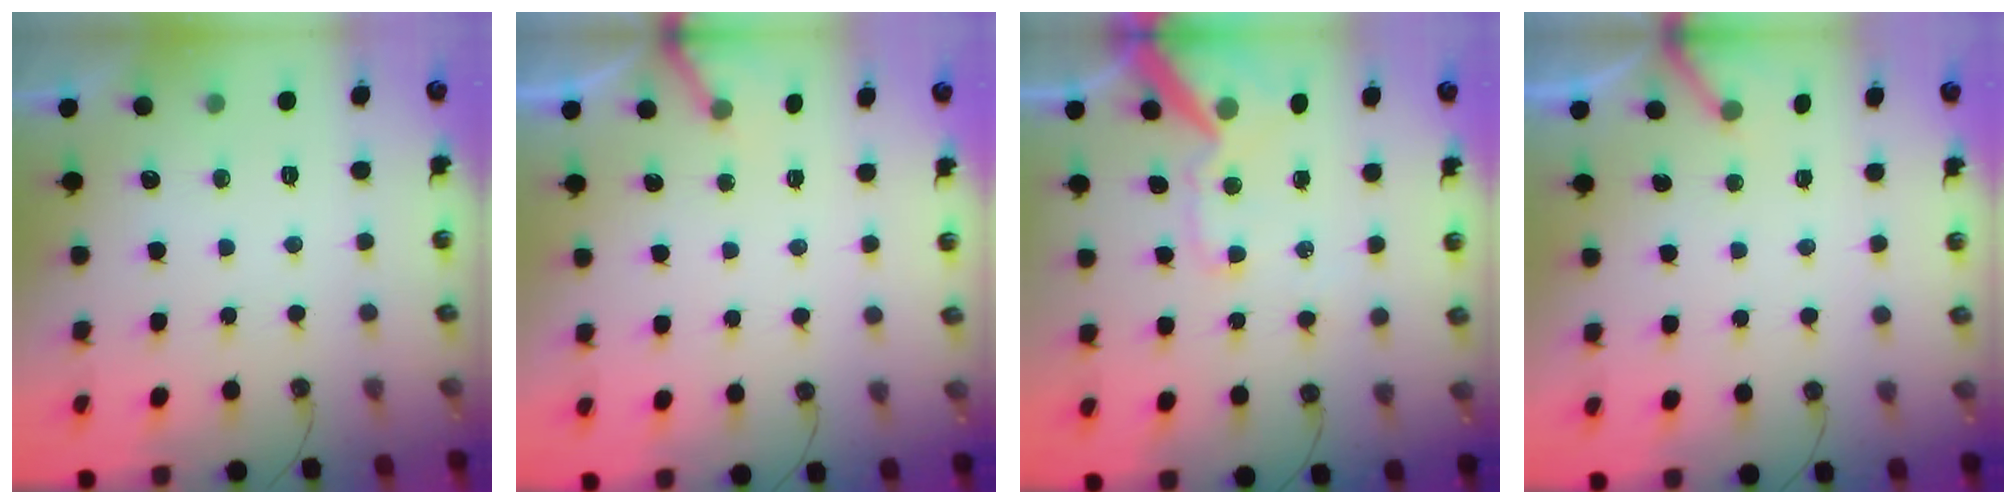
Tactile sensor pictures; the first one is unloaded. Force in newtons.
{"total": 3.5, "press": 3.5, "slide": 0.2}
{"total": 13.5, "press": 13.4, "slide": 1.9}
{"total": 3.0, "press": 3.0, "slide": 0.3}